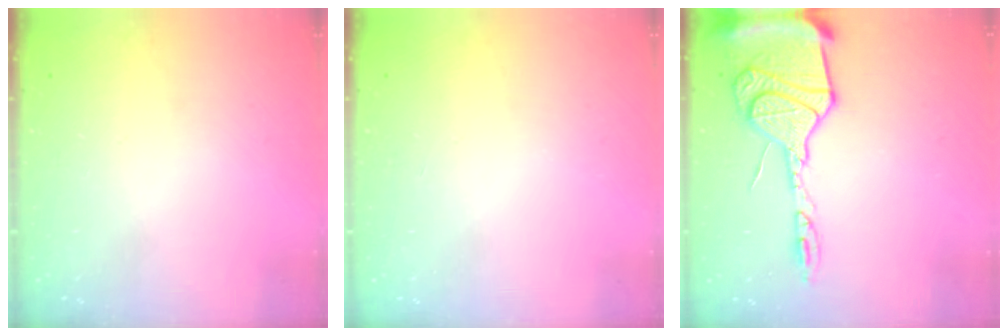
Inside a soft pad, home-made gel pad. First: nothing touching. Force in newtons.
{"total": 0.0}
{"total": 18.2, "press": 17.5, "slide": 5.0}